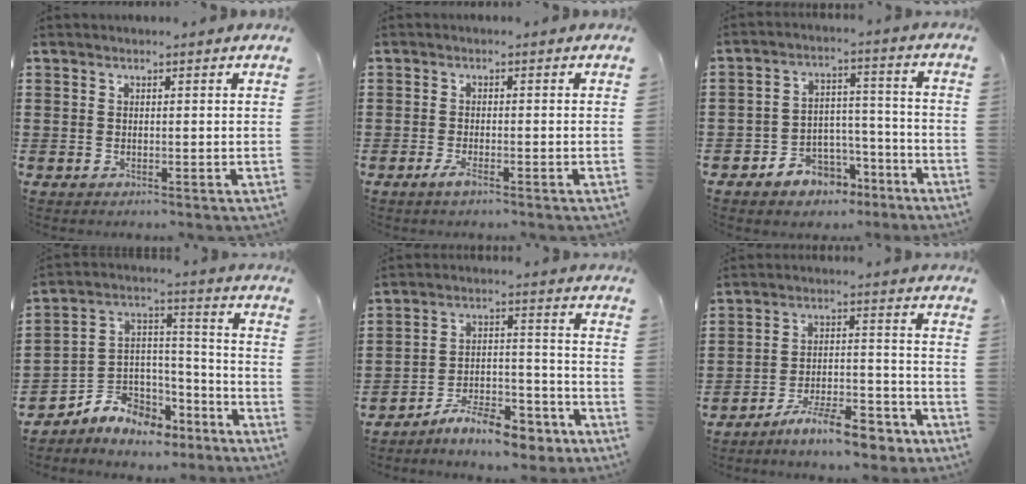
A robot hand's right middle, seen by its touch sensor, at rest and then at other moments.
{"total": 1.8, "force": [-1.1, 0.3, 1.5], "torque": [-0.033, -0.006, -0.021]}
{"total": 5.1, "force": [-4.1, 3.1, 0.5], "torque": [-0.016, 0.015, -0.078]}
{"total": 6.0, "force": [-5.3, 2.7, -0.9], "torque": [-0.001, 0.002, -0.105]}
{"total": 8.8, "force": [-7.7, 2.1, 3.6], "torque": [-0.055, 0.026, -0.142]}
{"total": 9.3, "force": [-7.9, 1.7, 4.7], "torque": [-0.075, 0.022, -0.144]}